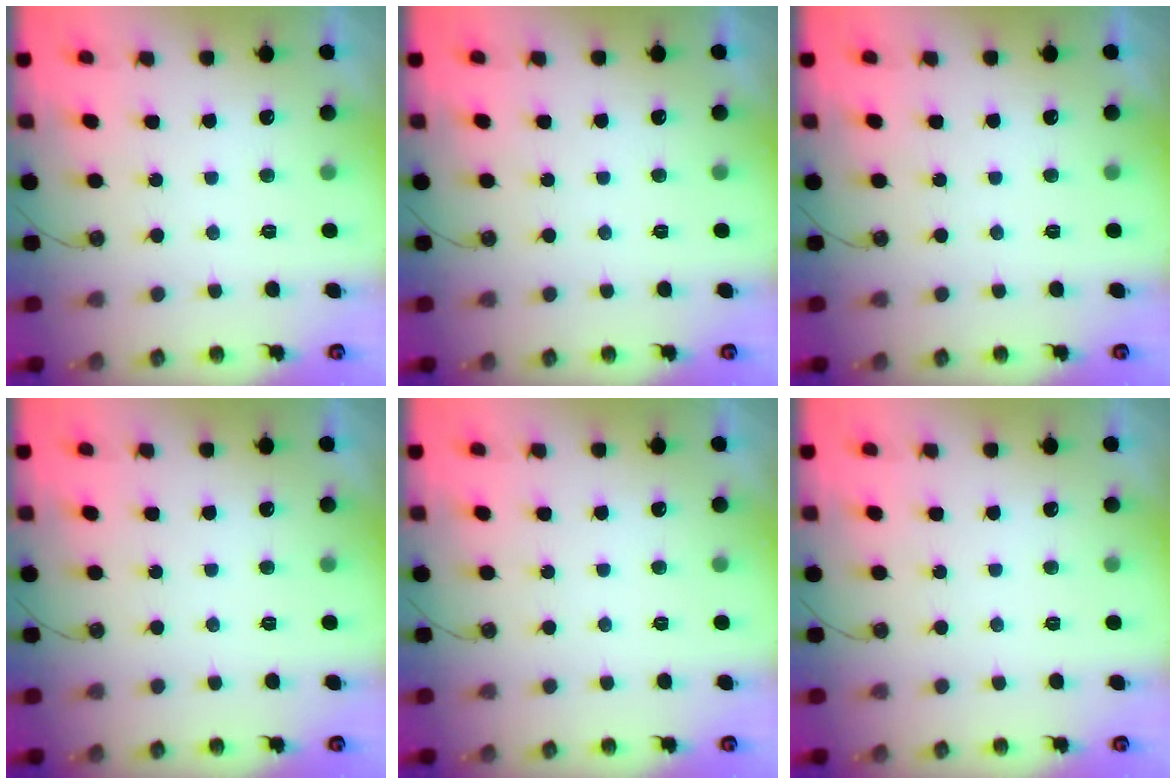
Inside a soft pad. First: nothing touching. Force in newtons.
{"total": 0.0}
{"total": 0.0}
{"total": 0.0}
{"total": 0.0}
{"total": 0.0}